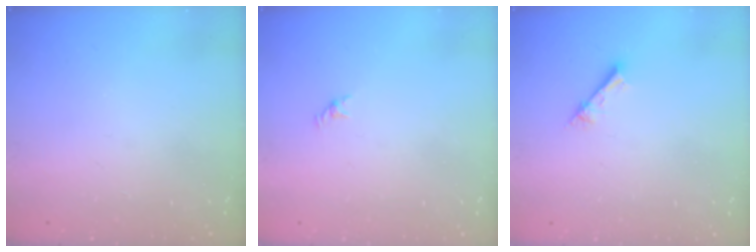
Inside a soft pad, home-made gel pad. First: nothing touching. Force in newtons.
{"total": 0.5, "press": 0.3, "slide": 0.4}
{"total": 1.5, "press": 1.5, "slide": 0.1}